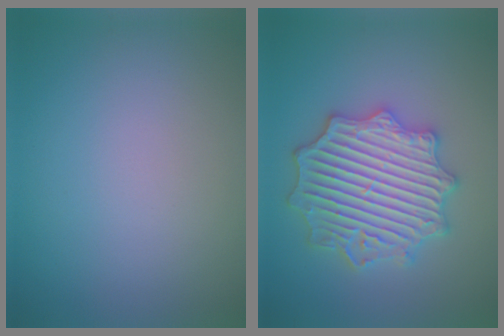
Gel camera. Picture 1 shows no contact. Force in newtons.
{"total": 6.7, "press": 6.6, "slide": 1.0}